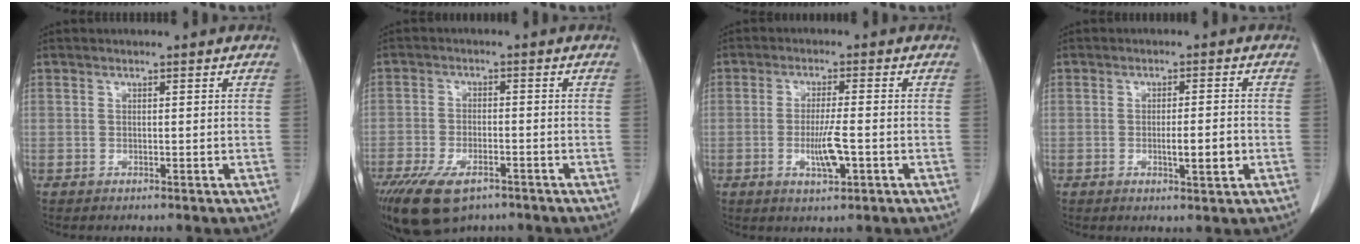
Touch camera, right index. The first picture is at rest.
{"total": 10.5, "force": [-6.9, 4.6, 6.4], "torque": [-0.126, -0.015, -0.112]}
{"total": 5.3, "force": [-1.5, 0.6, 5.0], "torque": [-0.096, -0.008, -0.023]}
{"total": 4.1, "force": [-1.0, 0.5, 4.0], "torque": [-0.062, -0.004, -0.012]}